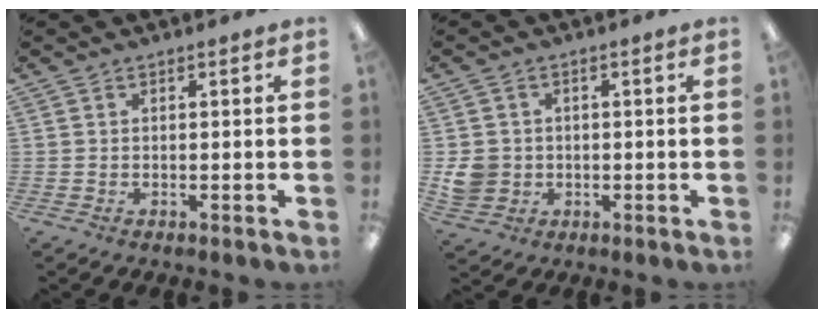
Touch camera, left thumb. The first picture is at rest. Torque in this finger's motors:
{"motor_torque": [-0.24, 0.26, -0.04, 0.05, 0.00]}